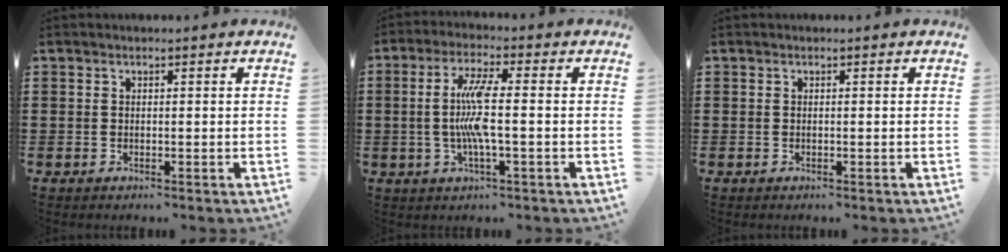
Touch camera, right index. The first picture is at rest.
{"total": 7.1, "force": [-0.6, 0.8, 7.1], "torque": [-0.157, -0.011, -0.023]}
{"total": 0.0}